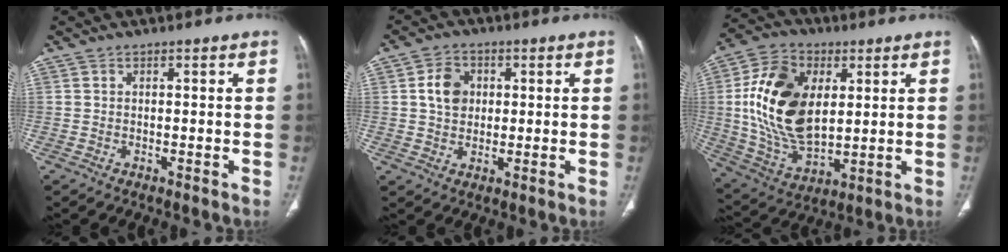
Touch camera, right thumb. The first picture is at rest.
{"total": 6.2, "force": [1.2, 5.0, 3.5], "torque": [-0.045, 0.000, 0.018]}
{"total": 20.2, "force": [3.4, 12.2, 15.7], "torque": [-0.284, -0.013, 0.068]}